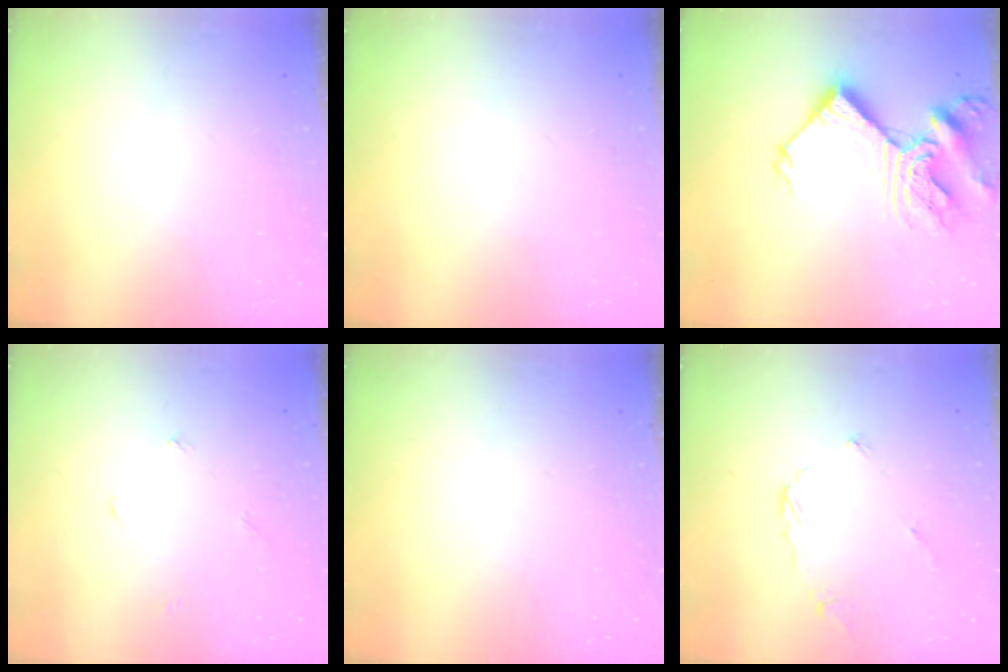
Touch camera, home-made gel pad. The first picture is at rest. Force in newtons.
{"total": 0.0}
{"total": 15.0, "press": 14.9, "slide": 1.5}
{"total": 1.5, "press": 1.5, "slide": 0.2}
{"total": 0.0}
{"total": 3.3, "press": 3.3, "slide": 0.3}